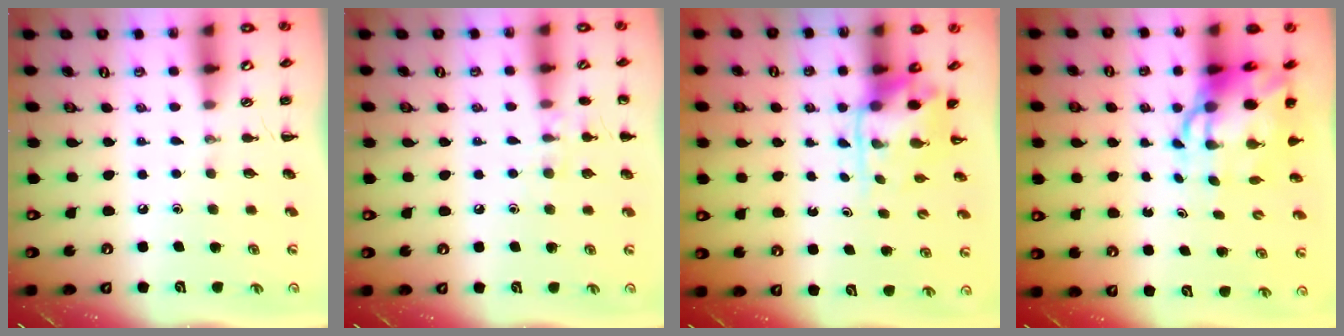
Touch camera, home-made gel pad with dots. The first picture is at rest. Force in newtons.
{"total": 7.0, "press": 6.7, "slide": 2.1}
{"total": 3.5, "press": 3.4, "slide": 0.8}
{"total": 9.4, "press": 9.0, "slide": 2.7}